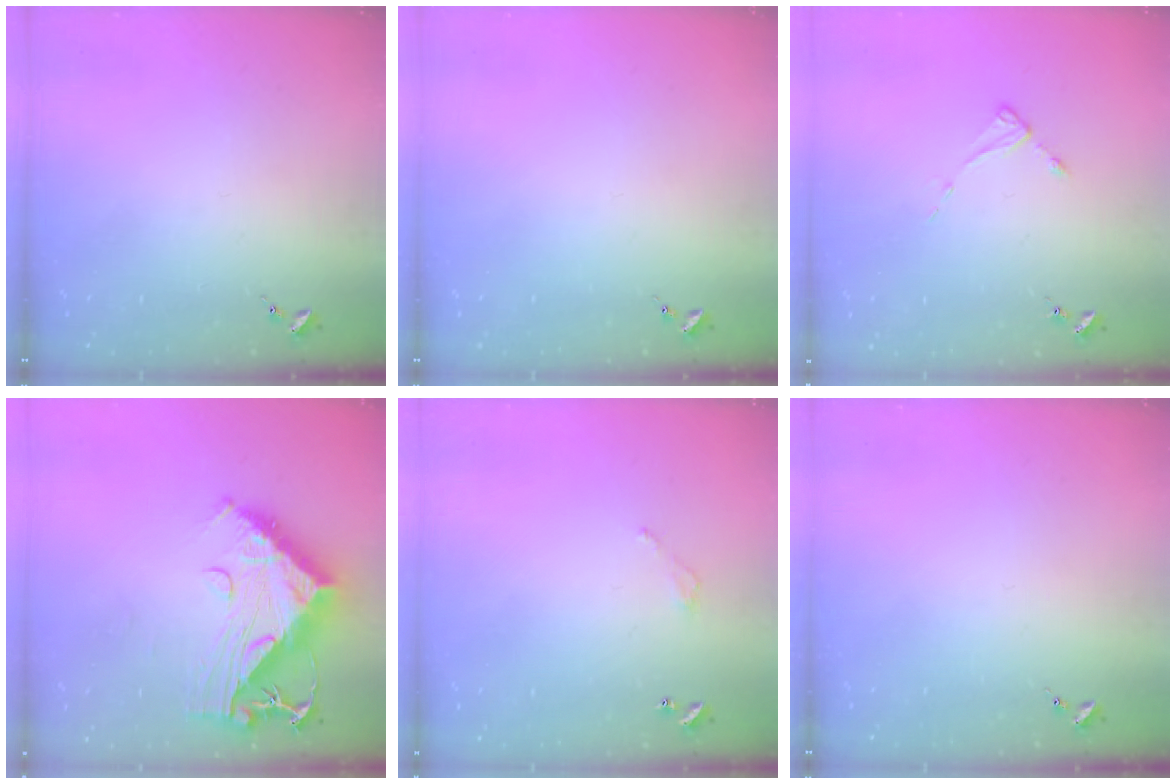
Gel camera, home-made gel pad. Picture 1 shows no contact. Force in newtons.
{"total": 0.0}
{"total": 2.6, "press": 2.6, "slide": 0.4}
{"total": 14.5, "press": 14.4, "slide": 1.6}
{"total": 3.1, "press": 3.0, "slide": 0.3}
{"total": 0.0}